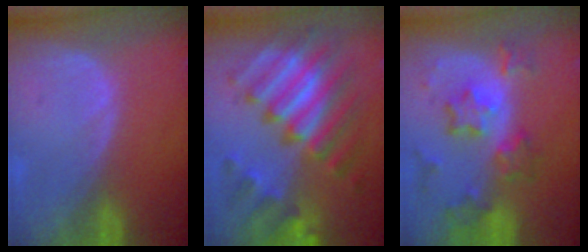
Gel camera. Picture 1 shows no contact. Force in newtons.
{"total": 11.7, "press": 11.6, "slide": 1.0}
{"total": 8.6, "press": 7.6, "slide": 4.1}